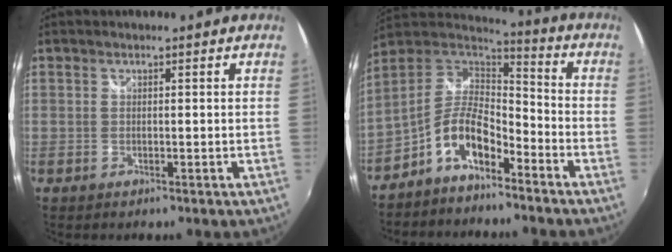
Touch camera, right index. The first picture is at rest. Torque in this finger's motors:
{"motor_torque": [1.22, -0.92, 0.28, 0.05]}